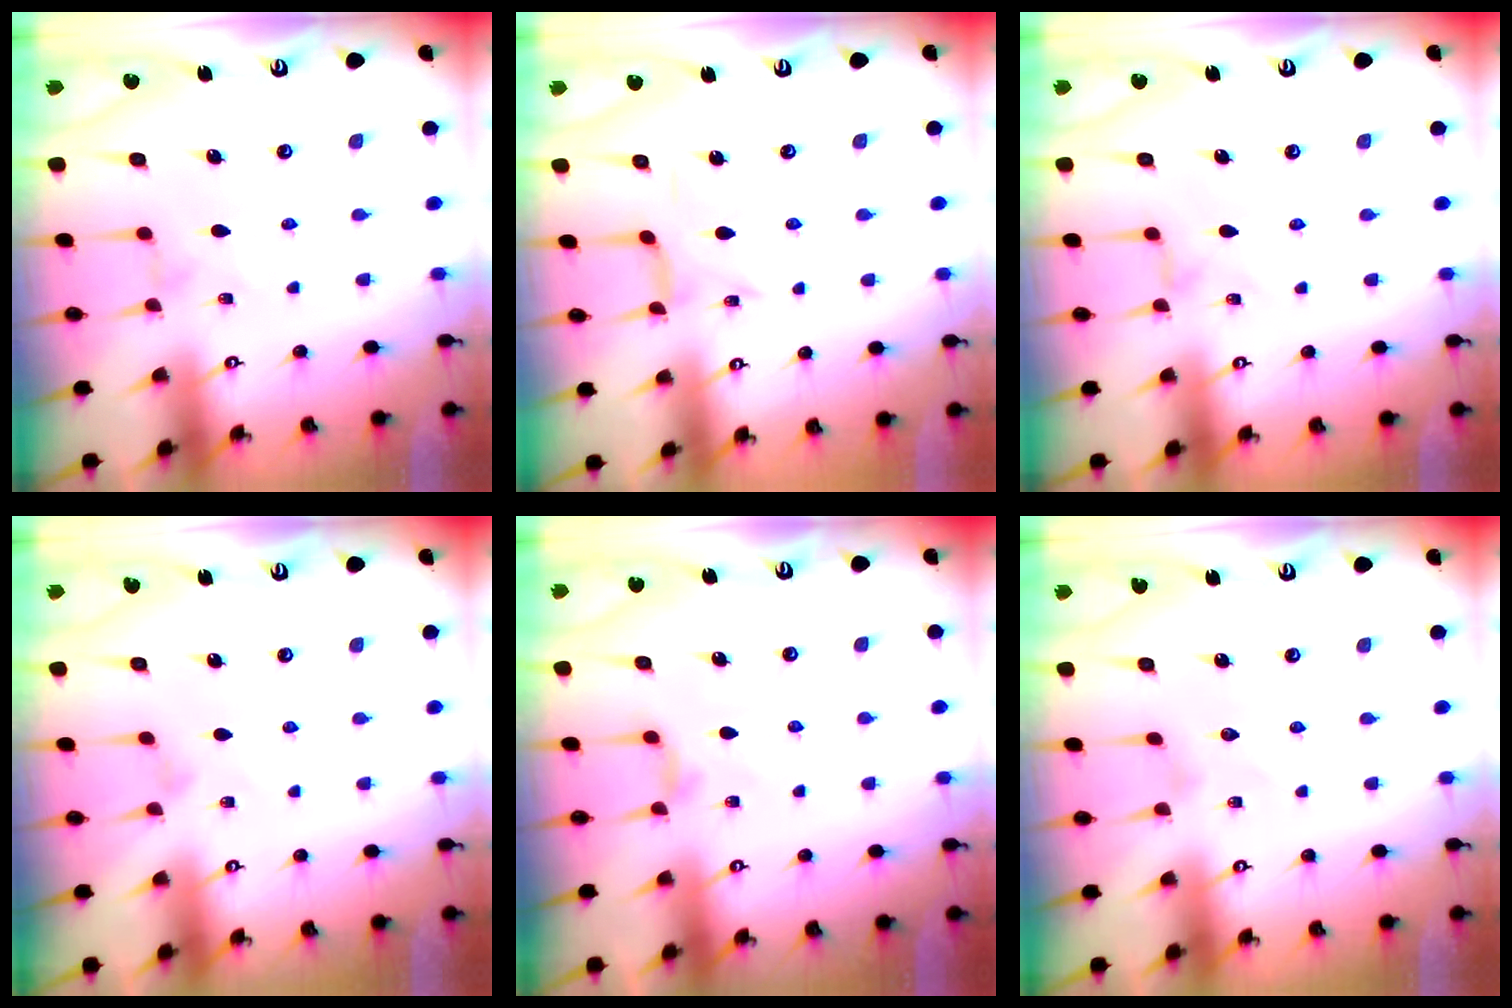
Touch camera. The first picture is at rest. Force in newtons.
{"total": 2.3, "press": 2.3, "slide": 0.2}
{"total": 0.8, "press": 0.8, "slide": 0.2}
{"total": 1.5, "press": 1.4, "slide": 0.4}
{"total": 5.7, "press": 5.7, "slide": 0.6}
{"total": 0.0}